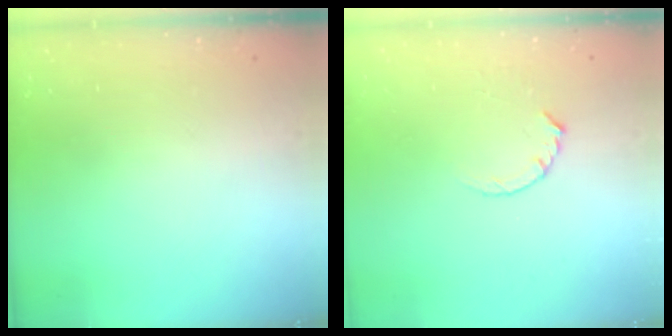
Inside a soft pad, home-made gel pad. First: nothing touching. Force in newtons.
{"total": 2.8, "press": 2.8, "slide": 0.4}